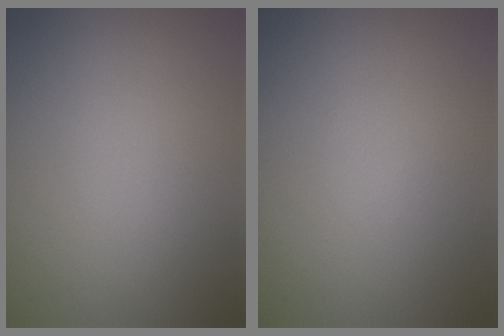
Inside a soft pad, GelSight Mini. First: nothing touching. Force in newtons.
{"total": 0.0}